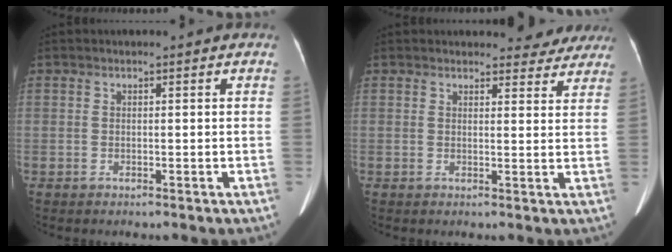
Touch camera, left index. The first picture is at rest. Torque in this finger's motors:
{"motor_torque": [0.81, -0.81, 0.07, 0.04]}